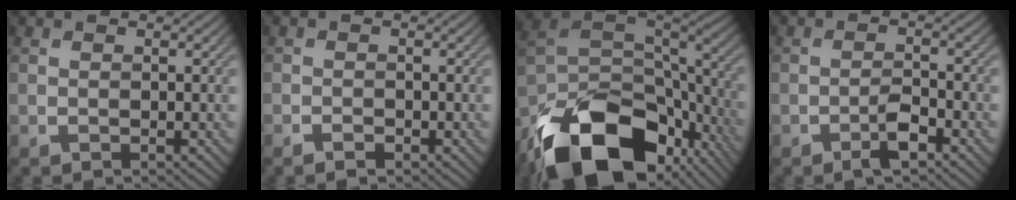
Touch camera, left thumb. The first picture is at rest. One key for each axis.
{"total": 1.3, "fx": -1.0, "fy": 0.5, "fz": 0.6, "tx": -0.010, "ty": -0.001, "tz": -0.018}
{"total": 18.6, "fx": -10.8, "fy": 10.2, "fz": 11.1, "tx": -0.241, "ty": -0.047, "tz": -0.165}
{"total": 3.1, "fx": -2.0, "fy": 0.8, "fz": 2.2, "tx": -0.041, "ty": 0.004, "tz": -0.041}